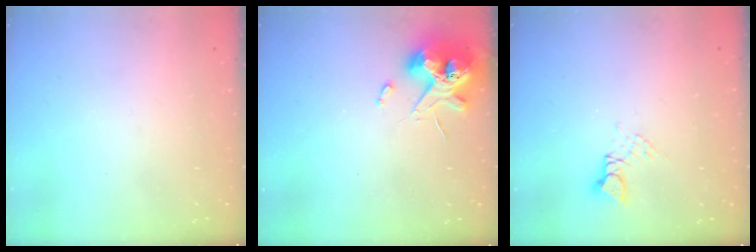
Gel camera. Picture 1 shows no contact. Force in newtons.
{"total": 11.6, "press": 11.4, "slide": 1.8}
{"total": 3.3, "press": 3.3, "slide": 0.5}